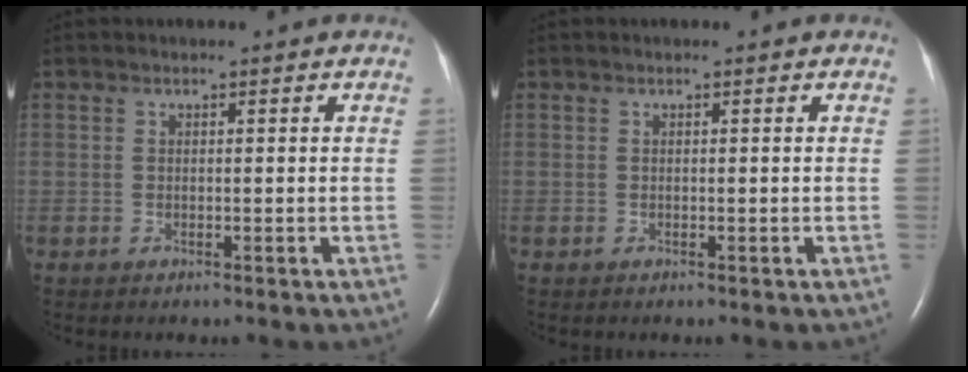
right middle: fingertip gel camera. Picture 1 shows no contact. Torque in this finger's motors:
{"motor_torque": [-0.07, 0.20, 0.04, 0.01]}